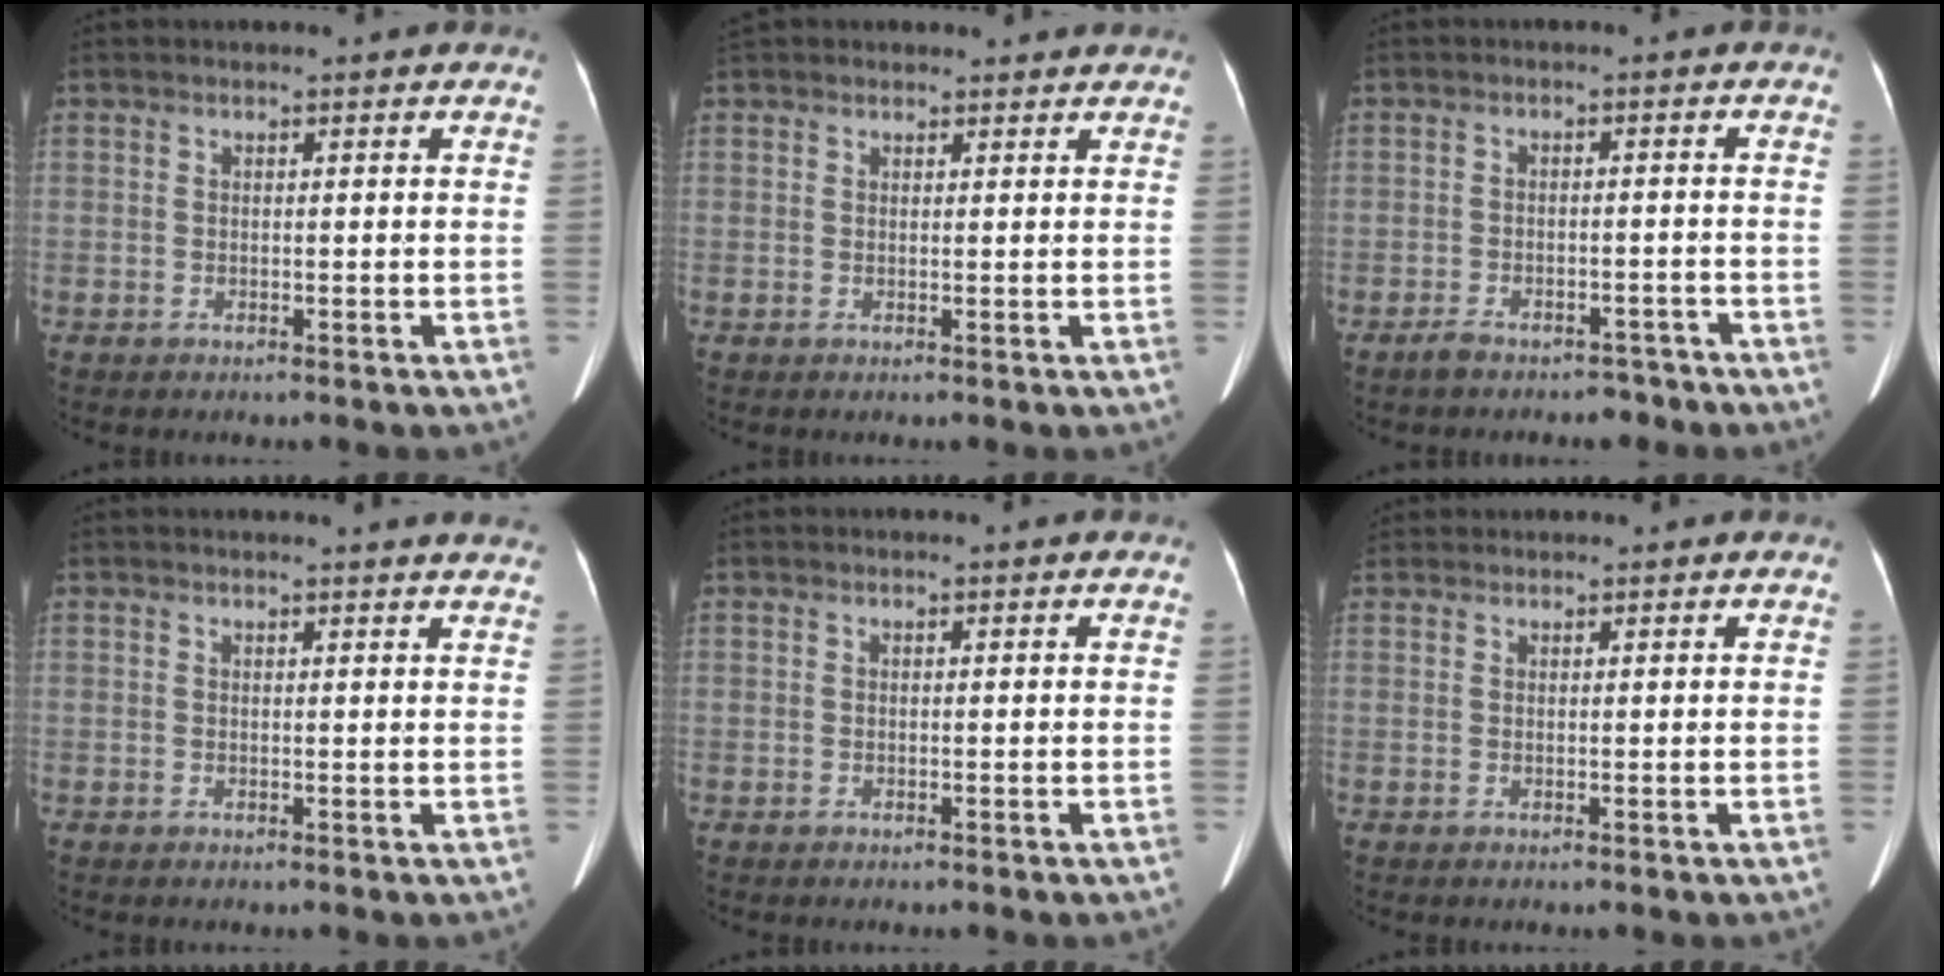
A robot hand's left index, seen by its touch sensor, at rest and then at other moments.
{"total": 3.0, "force": [2.8, 1.1, 0.3], "torque": [-0.007, 0.020, 0.039]}
{"total": 5.7, "force": [-4.8, 2.3, 2.0], "torque": [-0.033, 0.005, -0.066]}
{"total": 8.6, "force": [8.2, 0.3, 2.5], "torque": [-0.025, 0.001, 0.070]}
{"total": 0.0}
{"total": 1.9, "force": [1.9, 0.3, 0.2], "torque": [-0.012, 0.020, 0.038]}